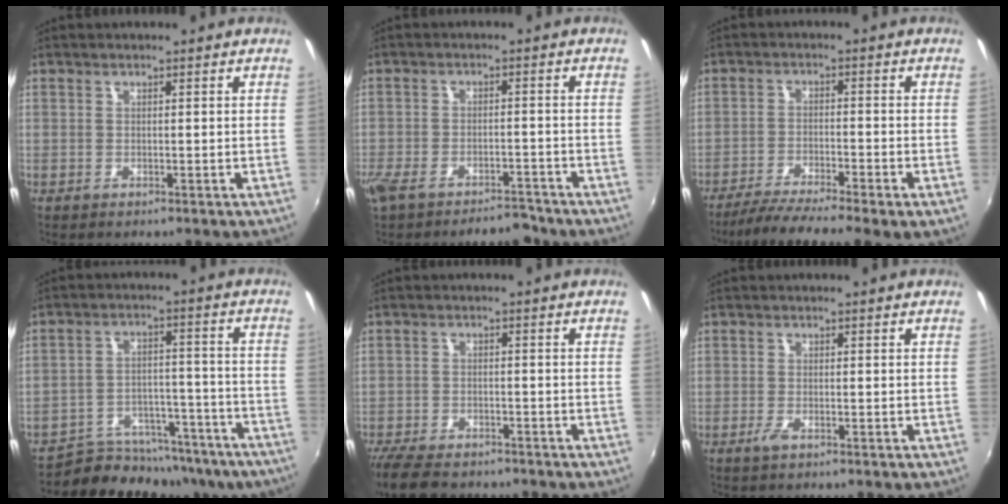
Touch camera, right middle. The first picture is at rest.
{"total": 8.8, "force": [-7.3, 3.2, 3.7], "torque": [-0.094, -0.006, -0.113]}
{"total": 9.9, "force": [-7.6, 0.0, 6.3], "torque": [-0.123, -0.025, -0.127]}
{"total": 17.3, "force": [-15.1, 6.2, 5.8], "torque": [-0.103, 0.006, -0.202]}
{"total": 9.0, "force": [-7.4, 3.2, 3.8], "torque": [-0.100, -0.021, -0.127]}
{"total": 1.6, "force": [-0.9, 0.4, 1.2], "torque": [-0.026, -0.005, -0.018]}